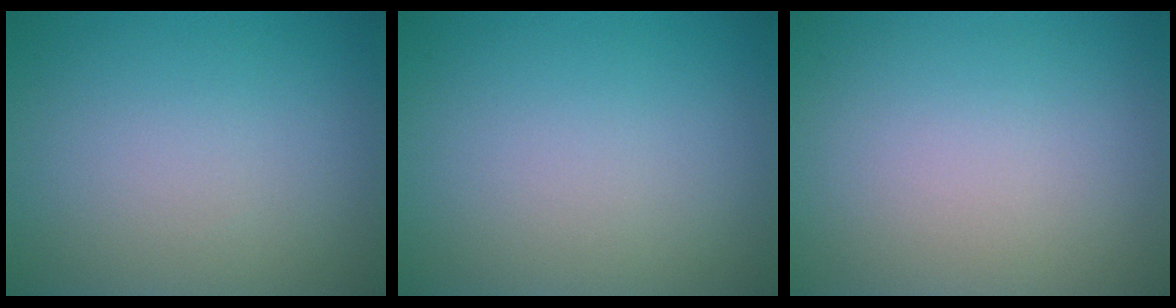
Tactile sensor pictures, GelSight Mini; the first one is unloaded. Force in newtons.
{"total": 0.0}
{"total": 0.0}